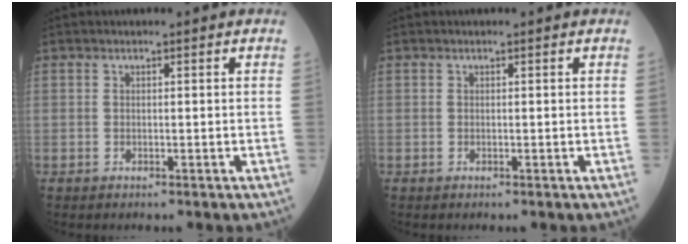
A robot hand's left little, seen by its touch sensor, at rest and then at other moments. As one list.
[{"total": 0.0}]